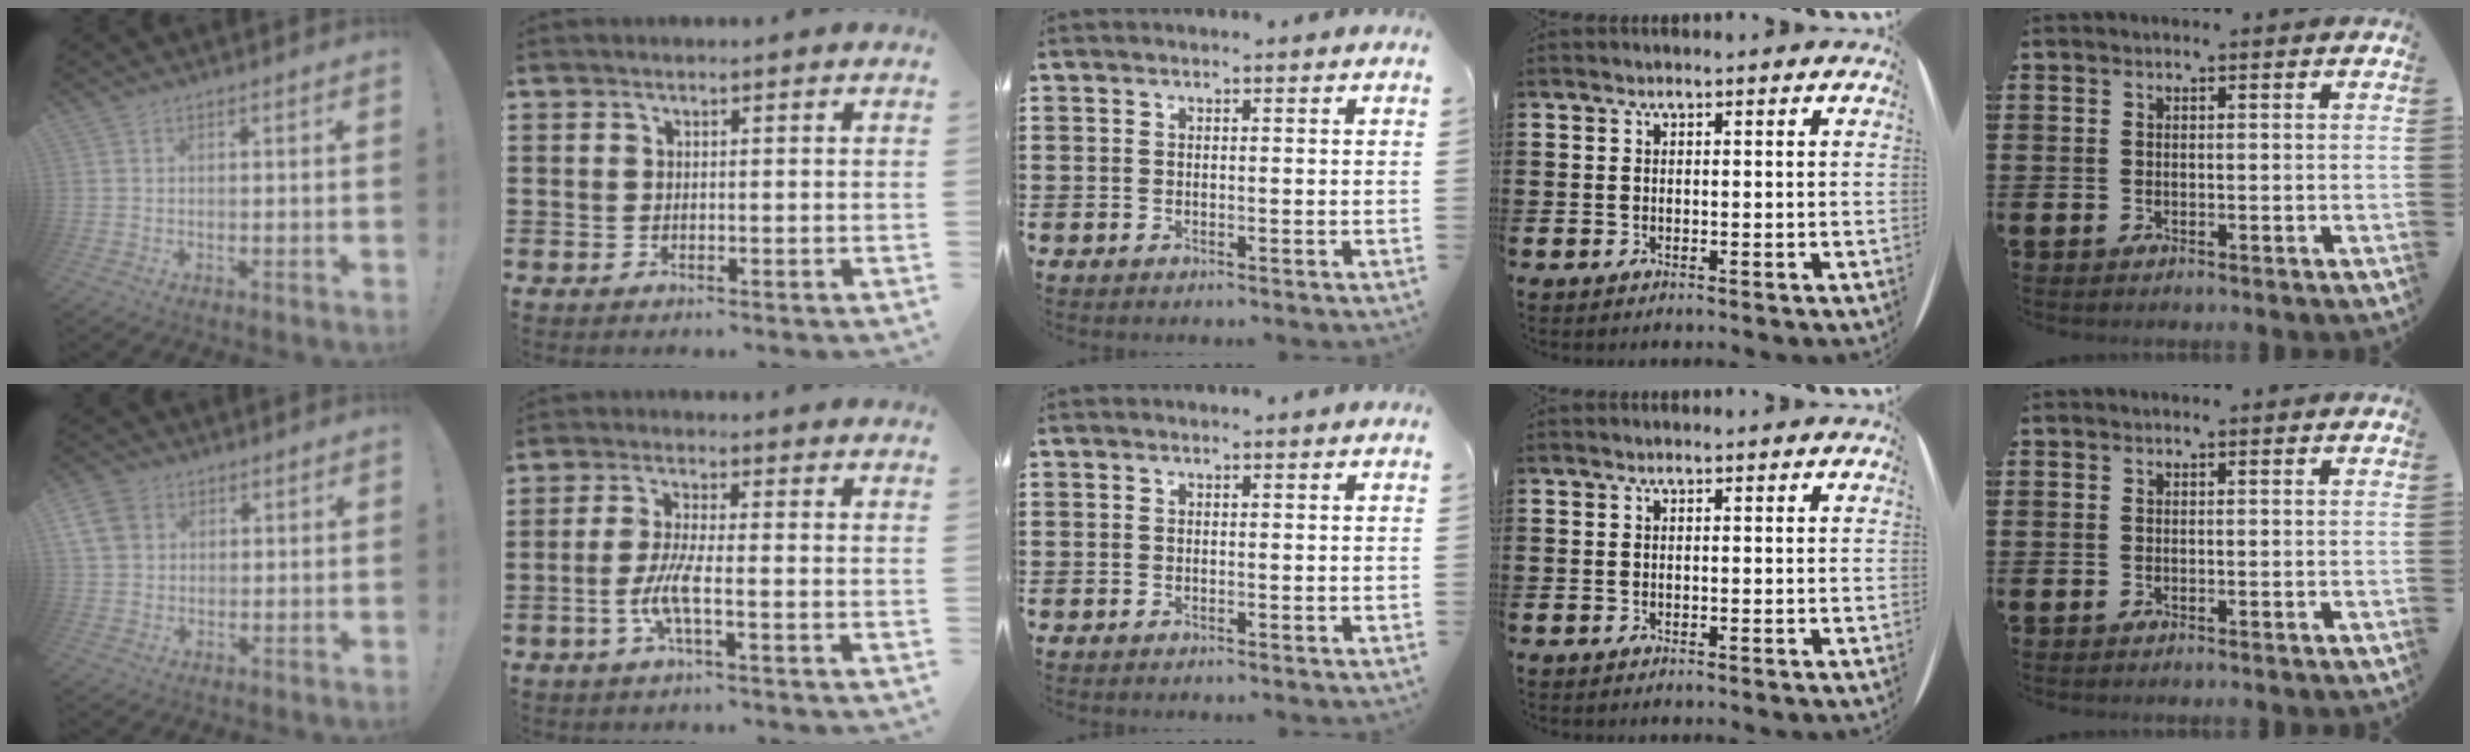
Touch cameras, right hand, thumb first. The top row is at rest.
{"thumb": {"total": 7.6, "force": [3.0, 6.1, 3.3], "torque": [-0.058, -0.009, 0.062]}, "index": {"total": 5.8, "force": [-2.0, 0.8, 5.3], "torque": [-0.125, -0.015, -0.047]}}